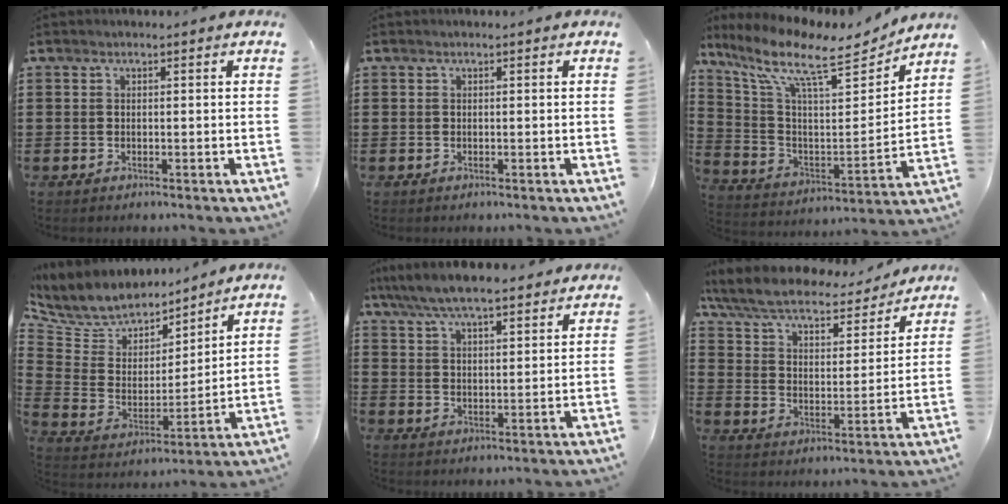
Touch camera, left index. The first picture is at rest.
{"total": 0.0}
{"total": 12.3, "force": [9.3, 2.7, 7.5], "torque": [-0.167, -0.063, 0.152]}
{"total": 6.7, "force": [5.9, 3.1, 0.1], "torque": [-0.050, -0.046, 0.105]}
{"total": 6.5, "force": [5.9, 1.1, 2.5], "torque": [-0.070, -0.019, 0.106]}
{"total": 7.3, "force": [6.4, 1.2, 3.3], "torque": [-0.092, -0.041, 0.107]}